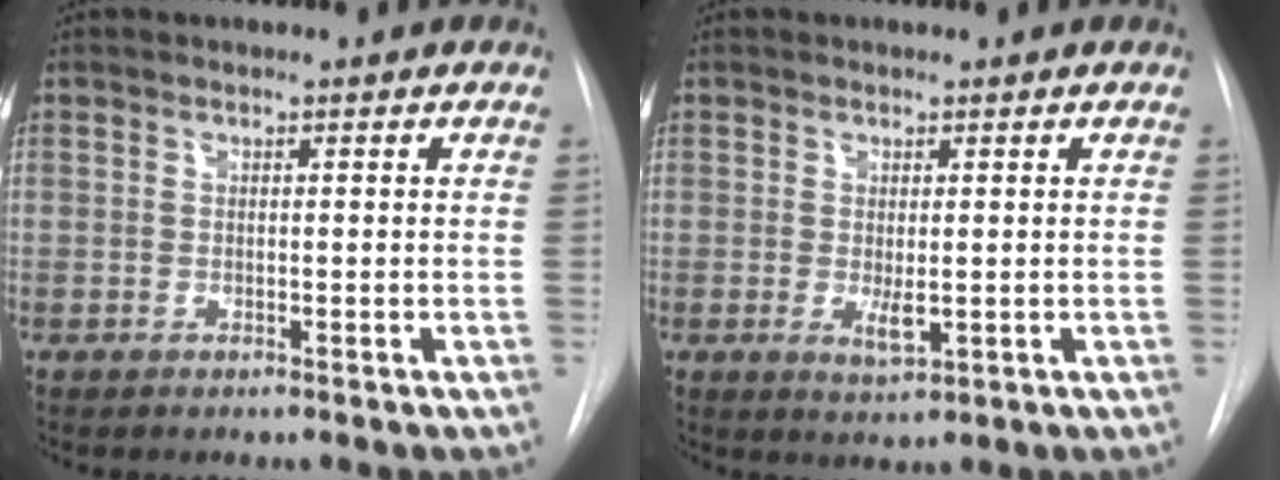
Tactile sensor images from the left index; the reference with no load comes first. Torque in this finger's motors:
{"motor_torque": [0.55, -0.06, 0.06, 0.04]}